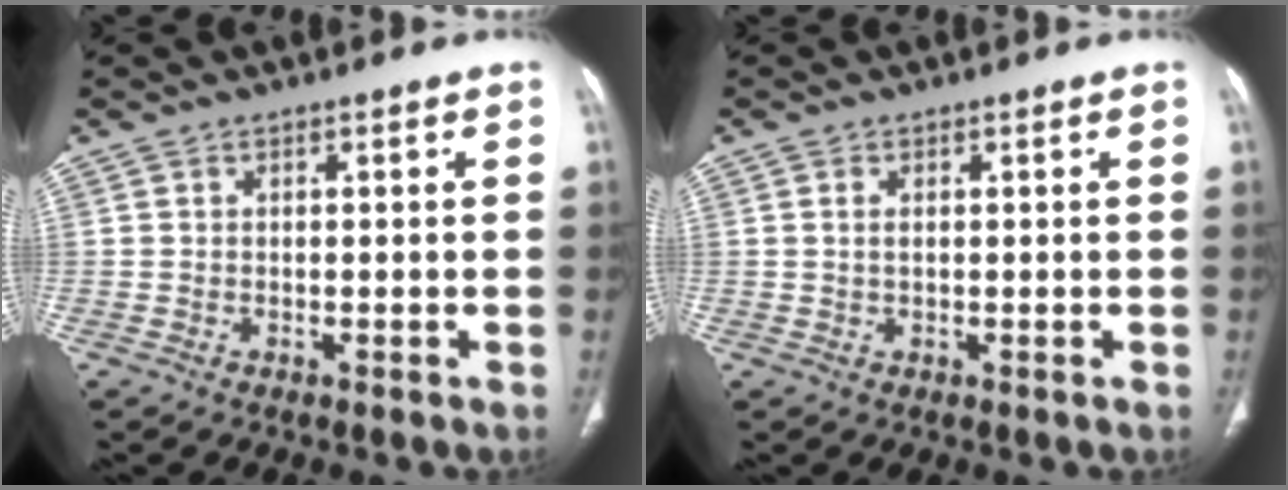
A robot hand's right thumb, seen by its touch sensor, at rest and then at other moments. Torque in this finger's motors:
{"motor_torque": [-0.51, 0.45, -0.41, 0.03, -0.06]}